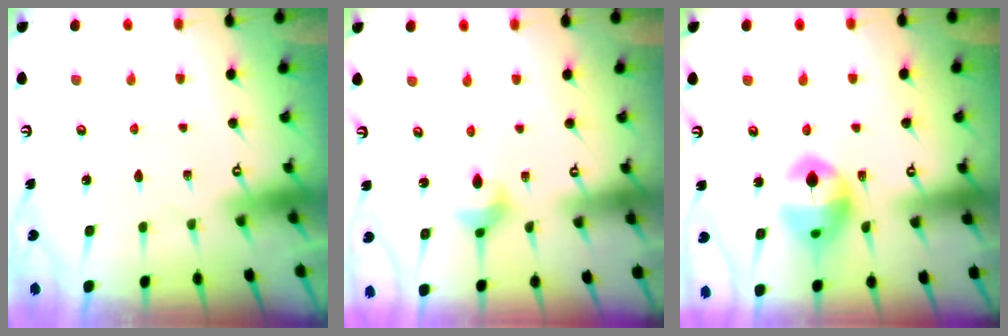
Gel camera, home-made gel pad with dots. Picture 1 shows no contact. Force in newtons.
{"total": 5.2, "press": 5.1, "slide": 0.7}
{"total": 14.3, "press": 14.2, "slide": 1.7}